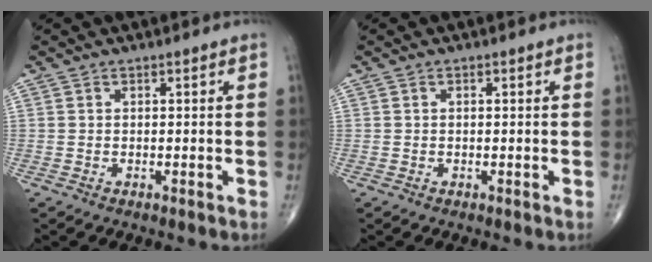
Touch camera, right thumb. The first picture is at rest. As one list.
[{"total": 0.0}]